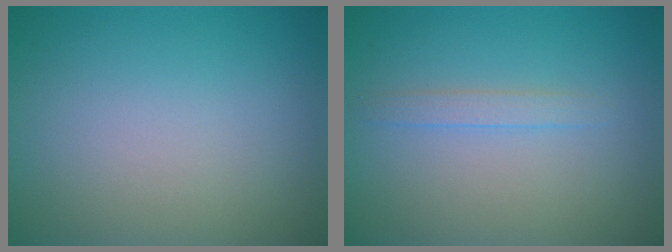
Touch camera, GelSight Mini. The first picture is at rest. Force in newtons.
{"total": 1.1, "press": 1.1, "slide": 0.0}